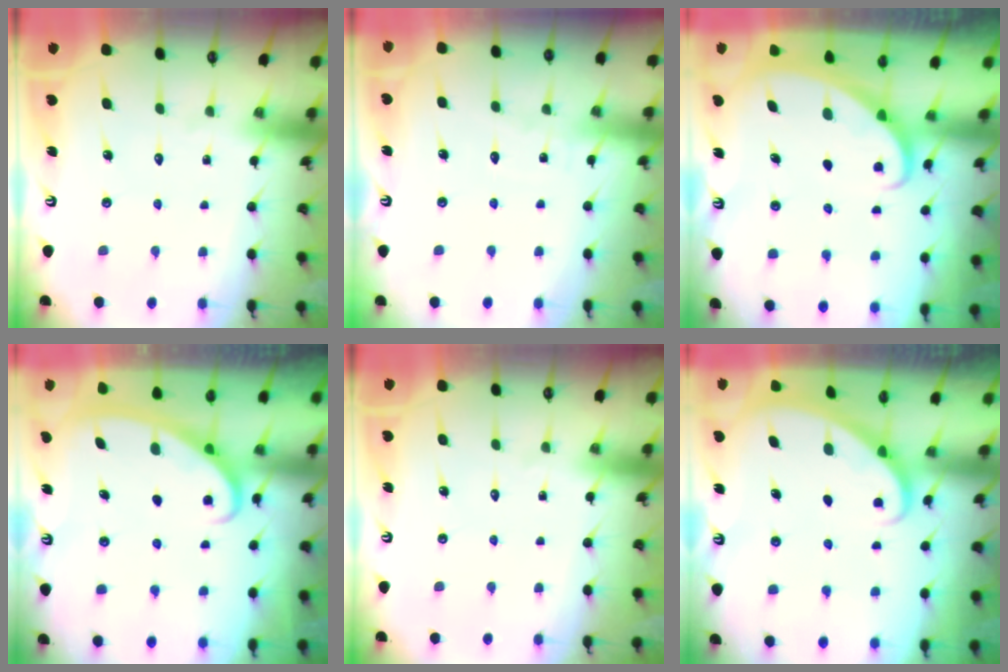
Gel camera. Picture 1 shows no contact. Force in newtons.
{"total": 2.9, "press": 2.9, "slide": 0.4}
{"total": 1.2, "press": 1.2, "slide": 0.0}
{"total": 3.0, "press": 2.9, "slide": 0.4}
{"total": 0.0}
{"total": 1.9, "press": 1.9, "slide": 0.1}